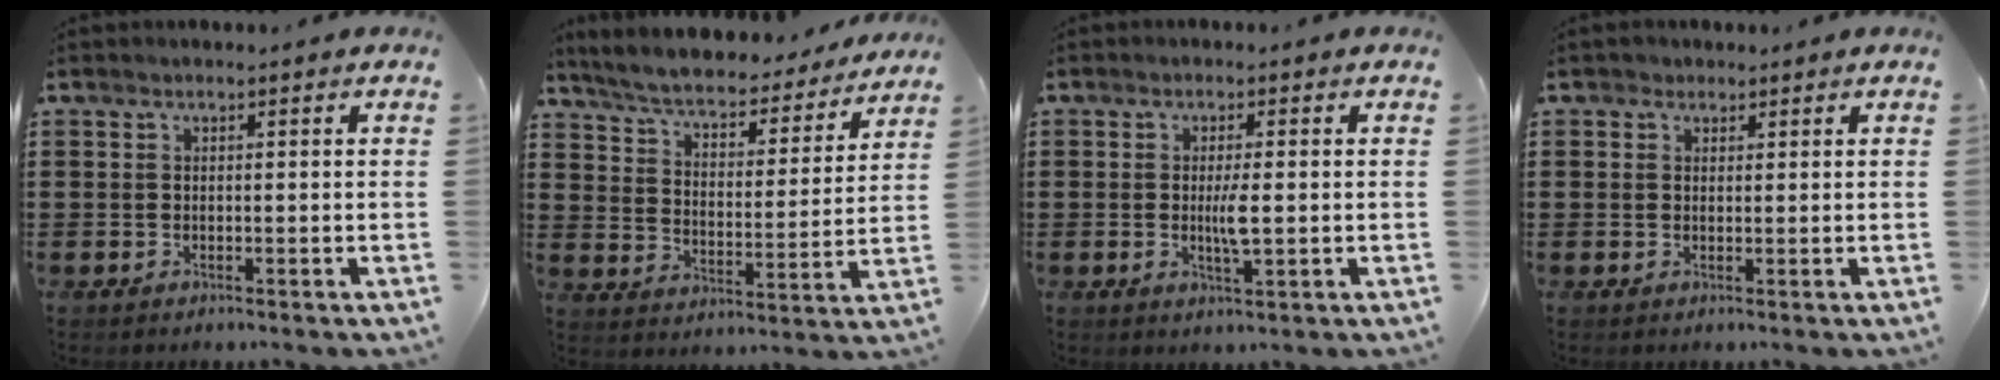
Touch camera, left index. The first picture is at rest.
{"total": 5.5, "force": [5.2, 0.5, 1.7], "torque": [-0.058, -0.038, 0.085]}
{"total": 3.4, "force": [0.0, 0.5, 3.4], "torque": [-0.069, -0.004, -0.005]}
{"total": 1.2, "force": [0.9, 0.8, 0.0], "torque": [-0.003, 0.006, 0.017]}